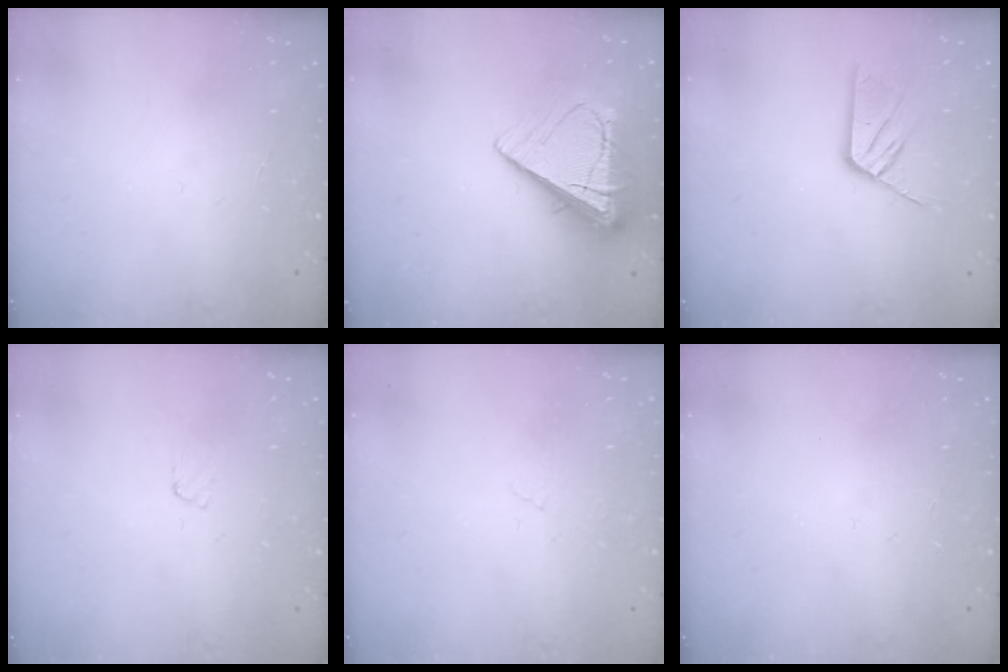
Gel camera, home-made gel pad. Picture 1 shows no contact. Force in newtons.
{"total": 12.3, "press": 12.2, "slide": 1.5}
{"total": 9.1, "press": 9.0, "slide": 0.7}
{"total": 3.1, "press": 3.1, "slide": 0.4}
{"total": 3.9, "press": 3.9, "slide": 0.5}
{"total": 0.0}